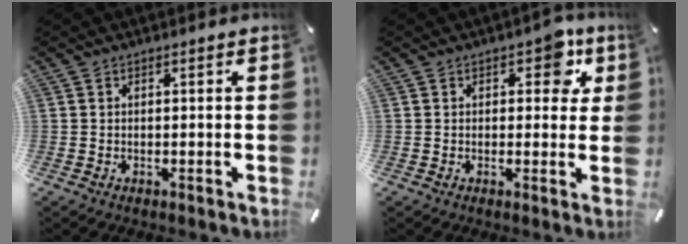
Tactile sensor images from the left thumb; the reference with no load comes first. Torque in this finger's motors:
{"motor_torque": [1.15, 1.11, 0.40, -0.48, 0.00]}